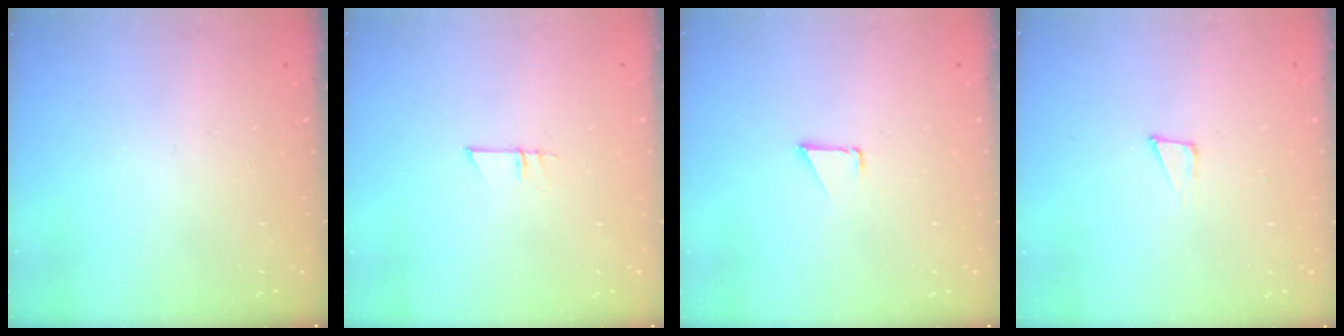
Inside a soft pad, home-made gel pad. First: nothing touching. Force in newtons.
{"total": 4.6, "press": 4.6, "slide": 0.4}
{"total": 0.7, "press": 0.7, "slide": 0.1}
{"total": 4.6, "press": 4.5, "slide": 0.8}